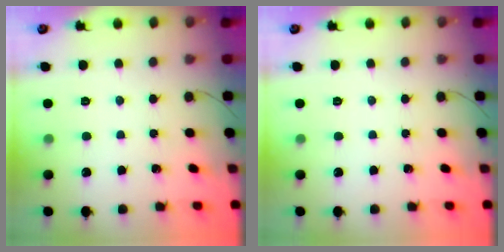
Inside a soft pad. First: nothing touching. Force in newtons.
{"total": 0.0}